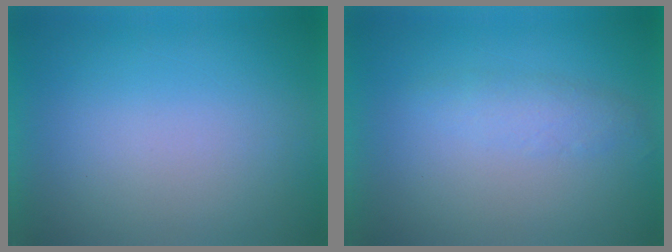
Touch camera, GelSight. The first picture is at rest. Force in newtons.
{"total": 2.5}